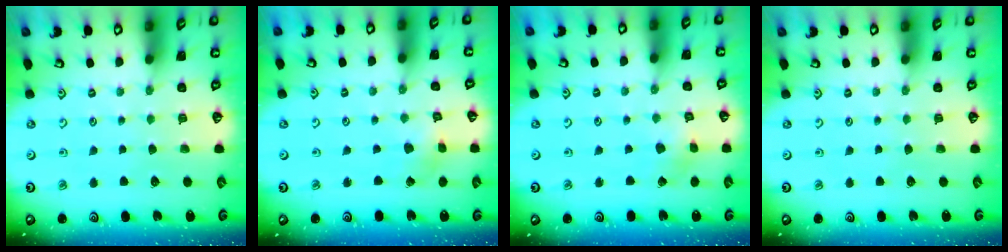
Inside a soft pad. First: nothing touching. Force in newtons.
{"total": 2.7, "press": 2.7, "slide": 0.2}
{"total": 3.0, "press": 3.0, "slide": 0.4}
{"total": 0.0}